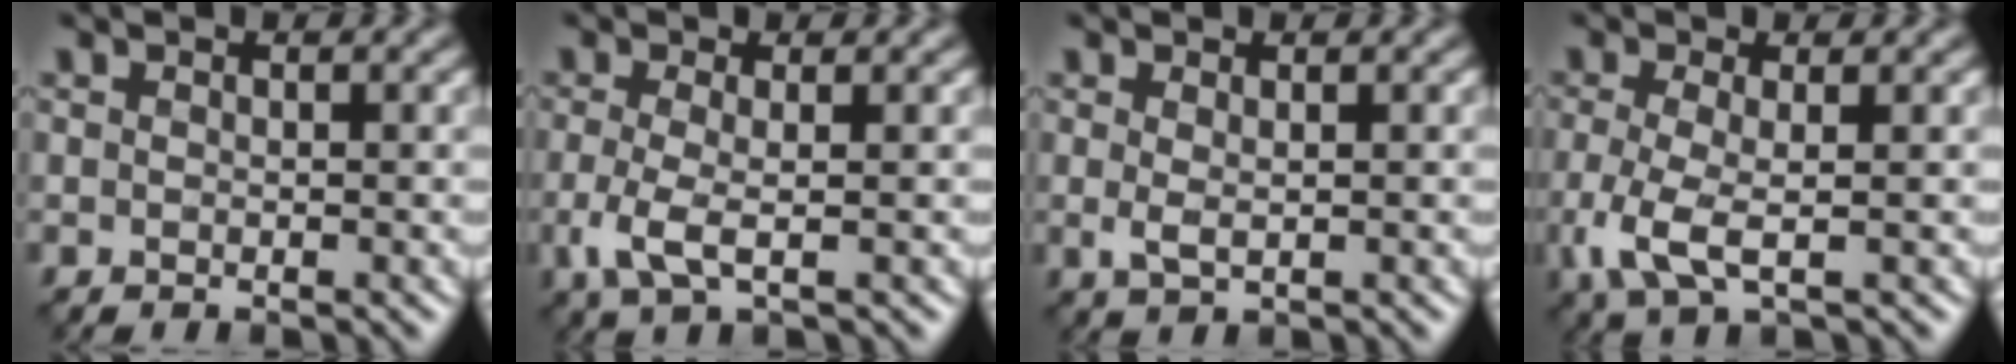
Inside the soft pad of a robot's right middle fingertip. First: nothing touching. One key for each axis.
{"total": 2.9, "fx": -0.7, "fy": 0.9, "fz": 2.7, "tx": -0.068, "ty": -0.002, "tz": -0.019}
{"total": 1.3, "fx": 0.3, "fy": 0.5, "fz": 1.1, "tx": -0.026, "ty": 0.003, "tz": 0.004}
{"total": 3.7, "fx": -0.9, "fy": 1.3, "fz": 3.3, "tx": -0.087, "ty": -0.003, "tz": -0.022}